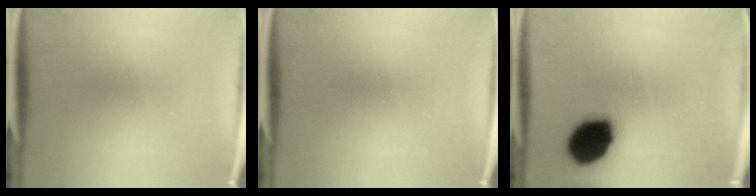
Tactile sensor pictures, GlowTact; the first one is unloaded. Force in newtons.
{"total": 0.0}
{"total": 17.3}